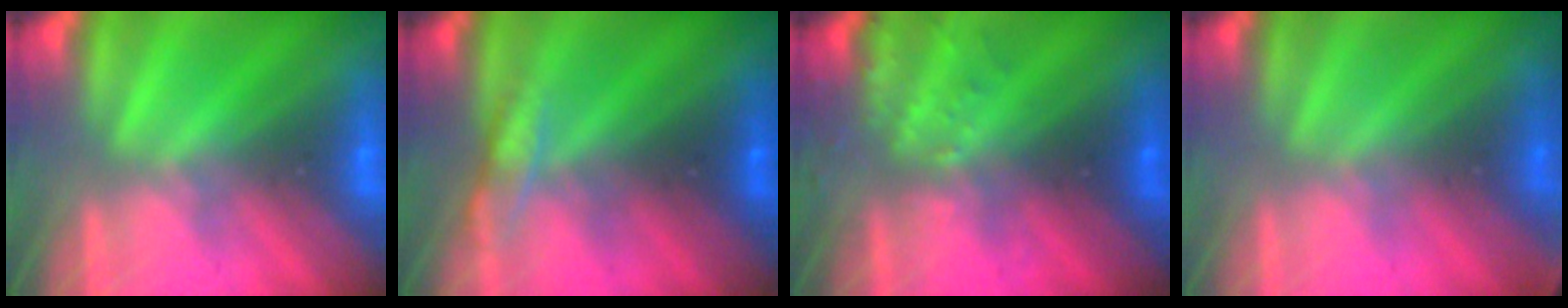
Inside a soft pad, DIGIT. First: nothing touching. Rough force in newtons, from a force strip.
{"total": 2.7}
{"total": 3.5}
{"total": 2.8}